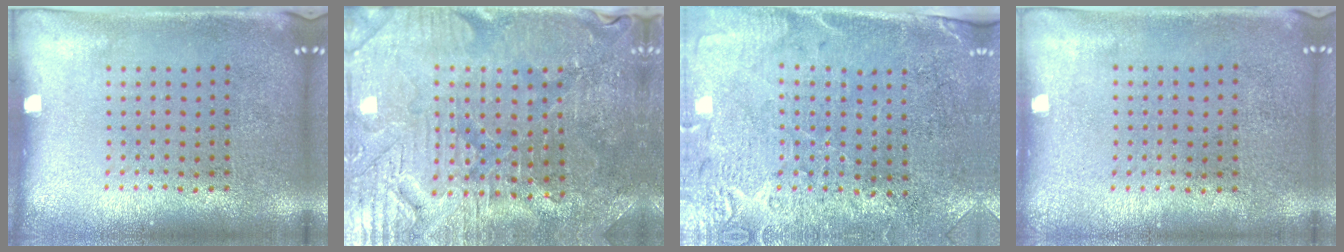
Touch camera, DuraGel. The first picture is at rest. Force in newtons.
{"total": 3.6, "press": 3.6, "slide": 0.5}
{"total": 2.9, "press": 2.6, "slide": 1.2}
{"total": 0.0}